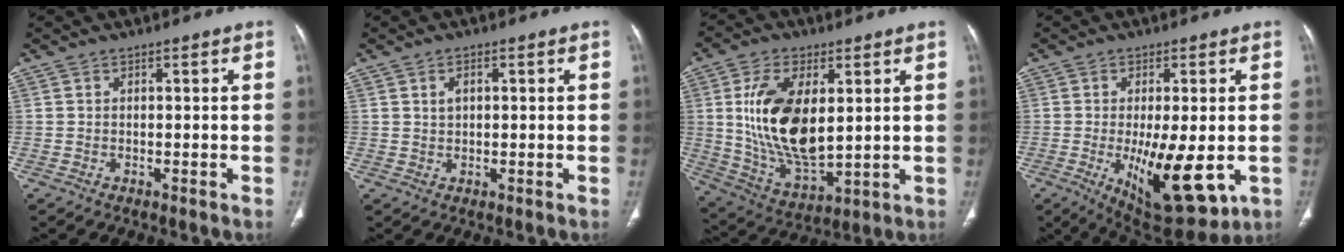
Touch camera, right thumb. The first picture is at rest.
{"total": 2.0, "force": [0.6, 1.3, 1.5], "torque": [-0.025, 0.001, 0.013]}
{"total": 17.8, "force": [3.1, 9.2, 14.9], "torque": [-0.269, -0.021, 0.071]}
{"total": 15.3, "force": [-3.1, 5.7, 13.8], "torque": [-0.211, -0.024, -0.028]}